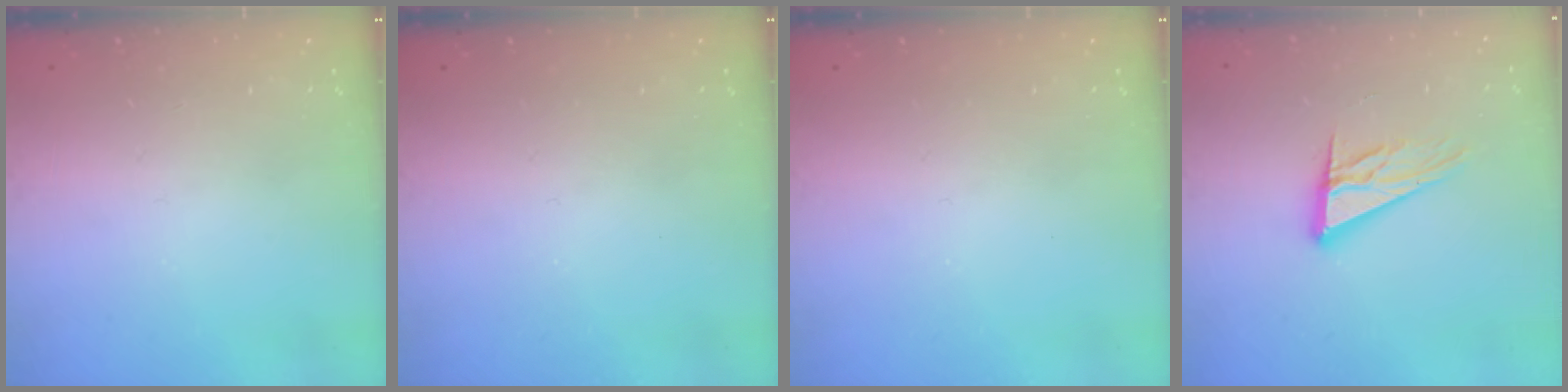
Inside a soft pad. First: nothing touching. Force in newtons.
{"total": 0.0}
{"total": 0.0}
{"total": 12.4, "press": 12.2, "slide": 2.2}